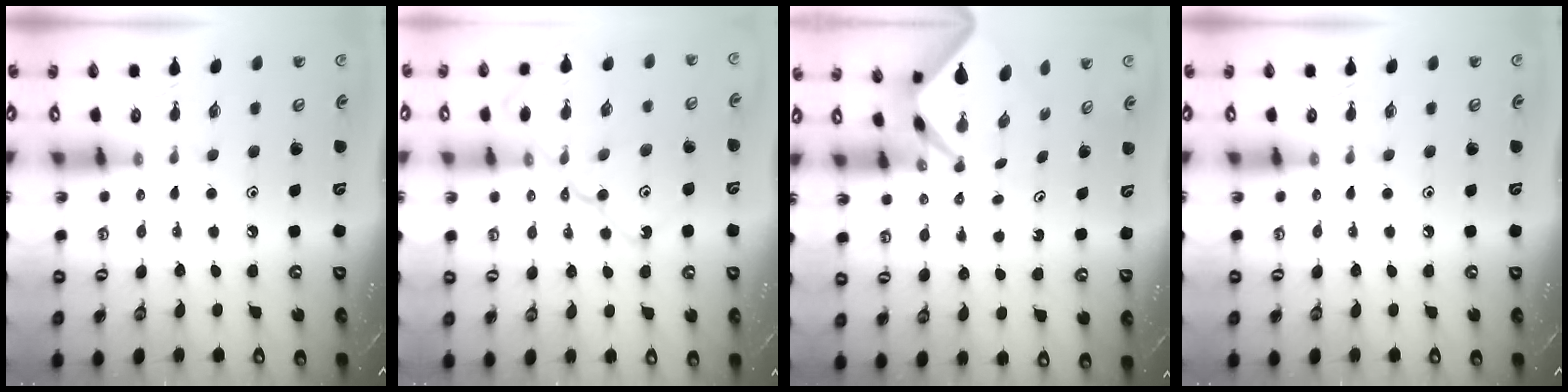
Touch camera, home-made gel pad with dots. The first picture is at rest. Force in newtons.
{"total": 14.0, "press": 13.9, "slide": 1.5}
{"total": 2.5, "press": 2.5, "slide": 0.2}
{"total": 0.0}